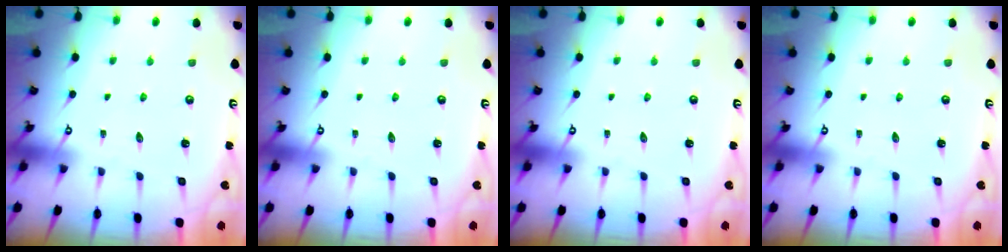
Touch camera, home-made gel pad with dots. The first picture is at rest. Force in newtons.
{"total": 0.0}
{"total": 0.0}
{"total": 0.0}